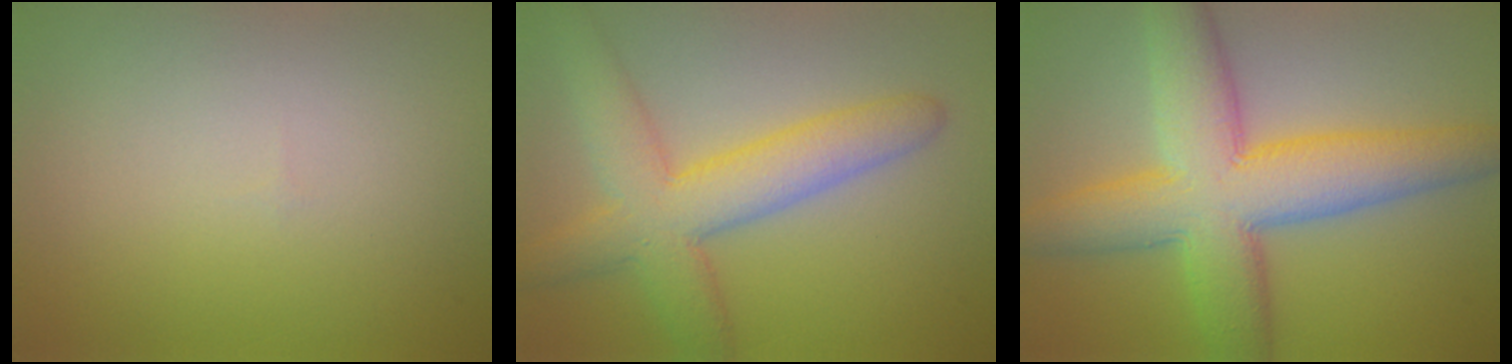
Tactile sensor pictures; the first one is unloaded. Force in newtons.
{"total": 6.5, "press": 6.5, "slide": 0.3}
{"total": 10.0, "press": 10.0, "slide": 0.4}